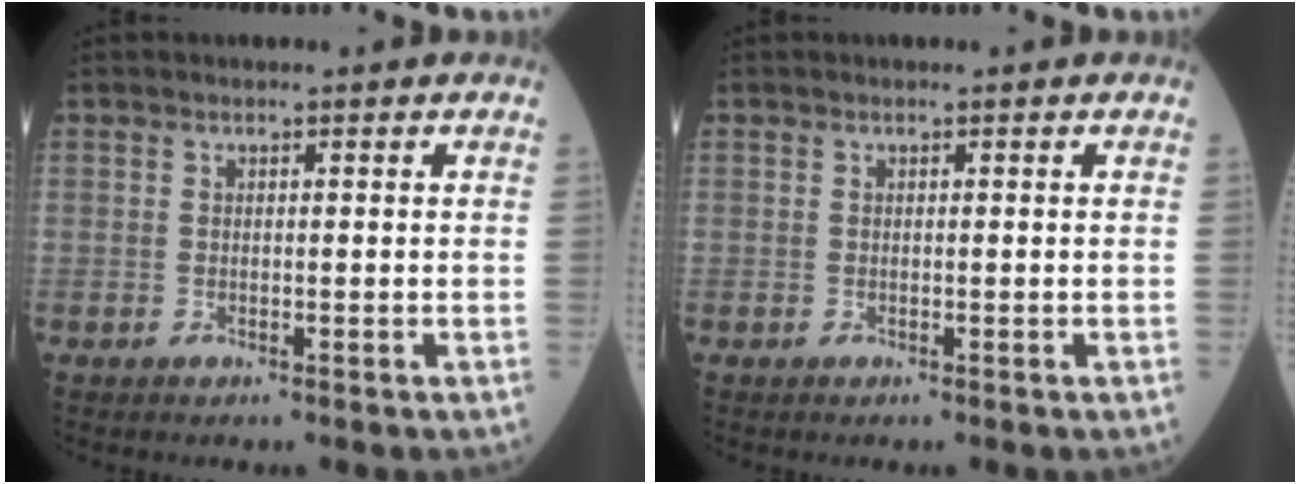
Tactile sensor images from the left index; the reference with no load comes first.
{"total": 0.0}